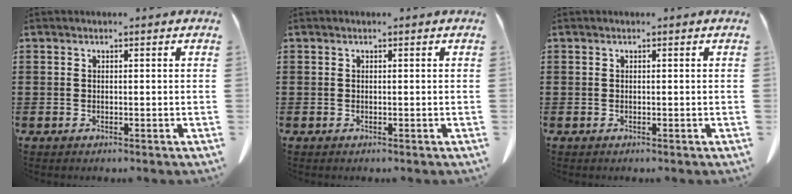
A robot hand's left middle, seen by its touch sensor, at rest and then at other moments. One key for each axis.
{"total": 0.0}
{"total": 0.0}